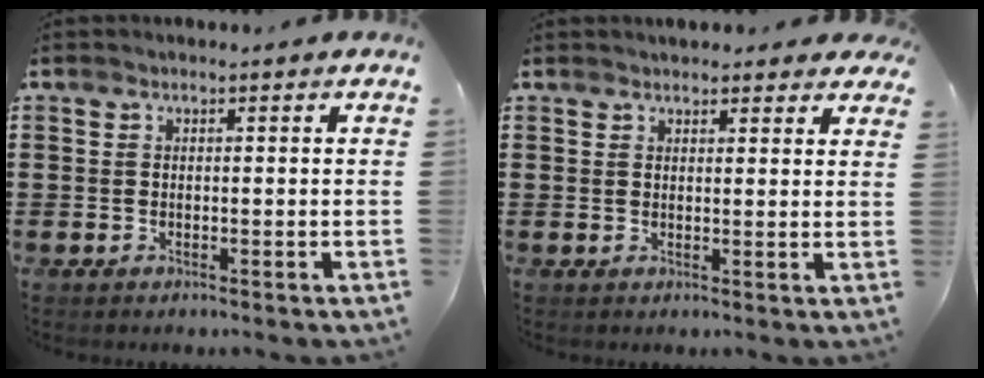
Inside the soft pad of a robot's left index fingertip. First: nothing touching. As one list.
[{"total": 2.4, "force": [2.3, 0.7, 0.5], "torque": [-0.007, -0.003, 0.042]}]